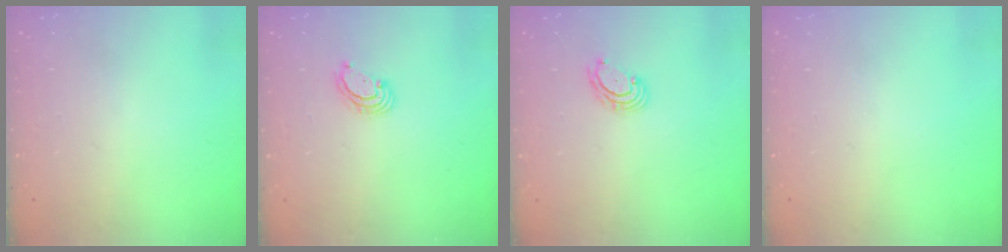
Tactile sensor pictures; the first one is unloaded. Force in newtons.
{"total": 3.1, "press": 3.1, "slide": 0.3}
{"total": 2.8, "press": 2.8, "slide": 0.3}
{"total": 0.0}